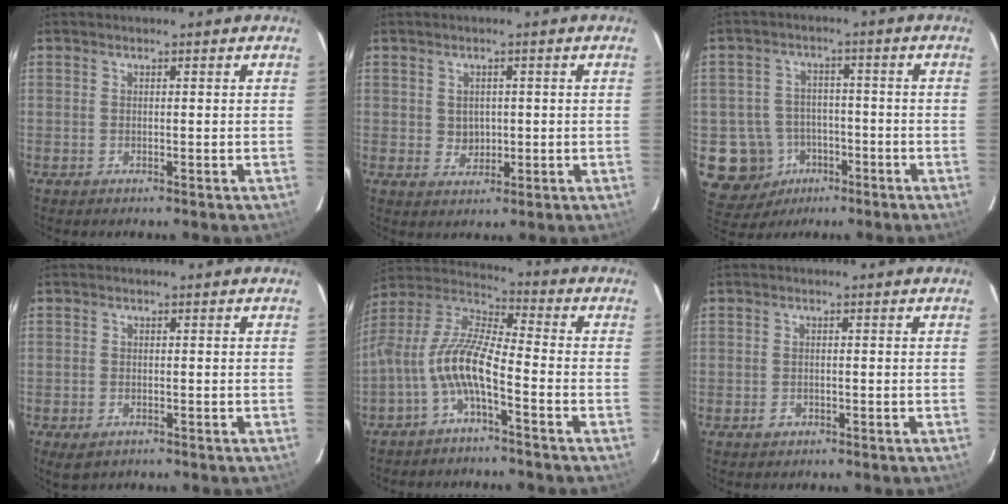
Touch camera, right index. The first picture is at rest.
{"total": 3.0, "force": [0.2, 2.7, 1.1], "torque": [-0.017, 0.004, 0.009]}
{"total": 10.7, "force": [-4.1, 9.7, 1.7], "torque": [-0.073, 0.029, -0.051]}
{"total": 2.9, "force": [-1.6, 1.9, 1.6], "torque": [-0.030, -0.009, -0.024]}
{"total": 10.3, "force": [-4.1, 2.3, 9.2], "torque": [-0.200, 0.011, -0.083]}
{"total": 1.6, "force": [-0.8, 1.3, 0.5], "torque": [-0.008, 0.001, -0.011]}